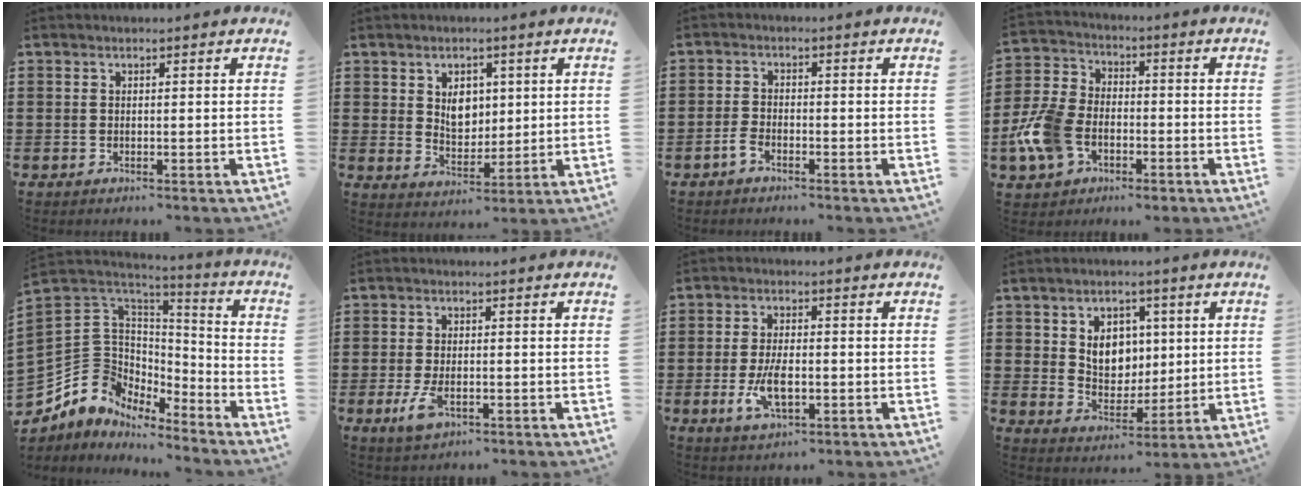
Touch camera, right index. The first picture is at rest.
{"total": 4.9, "force": [1.6, 3.5, 3.0], "torque": [-0.053, 0.005, 0.024]}
{"total": 2.1, "force": [-1.5, 0.8, 1.2], "torque": [-0.038, -0.003, -0.034]}
{"total": 9.2, "force": [-3.4, 6.2, 5.9], "torque": [-0.162, 0.006, -0.071]}
{"total": 8.5, "force": [-1.4, 8.2, 1.3], "torque": [-0.079, -0.022, -0.025]}
{"total": 3.9, "force": [-1.3, 1.9, 3.2], "torque": [-0.083, -0.009, -0.030]}
{"total": 5.8, "force": [-1.4, 2.6, 5.0], "torque": [-0.106, -0.001, -0.027]}
{"total": 6.4, "force": [1.8, 5.4, 2.9], "torque": [-0.057, 0.008, 0.027]}